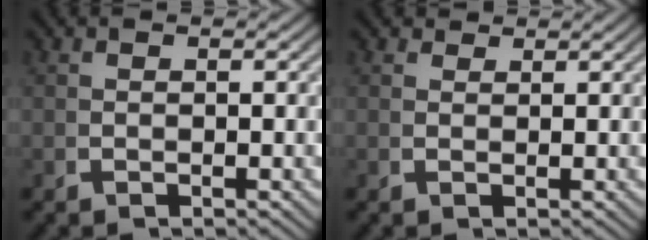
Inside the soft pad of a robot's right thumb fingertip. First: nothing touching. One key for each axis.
{"total": 1.5, "fx": 1.5, "fy": 0.4, "fz": 0.1, "tx": 0.007, "ty": 0.004, "tz": 0.025}